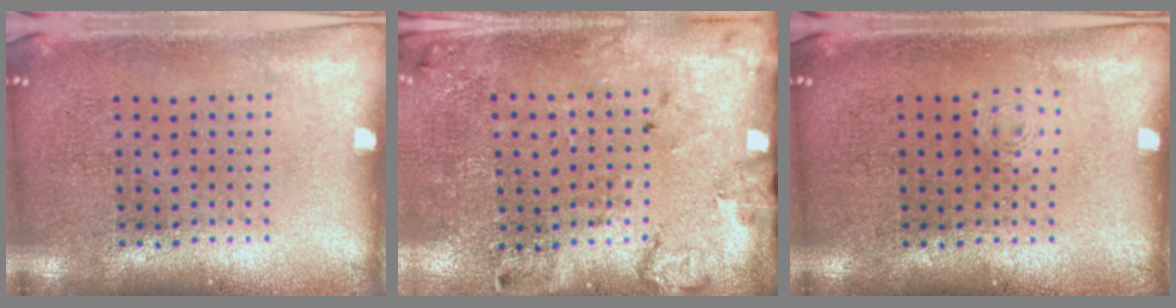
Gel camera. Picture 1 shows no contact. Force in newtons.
{"total": 2.1, "press": 1.4, "slide": 1.6}
{"total": 0.6, "press": 0.6, "slide": 0.1}